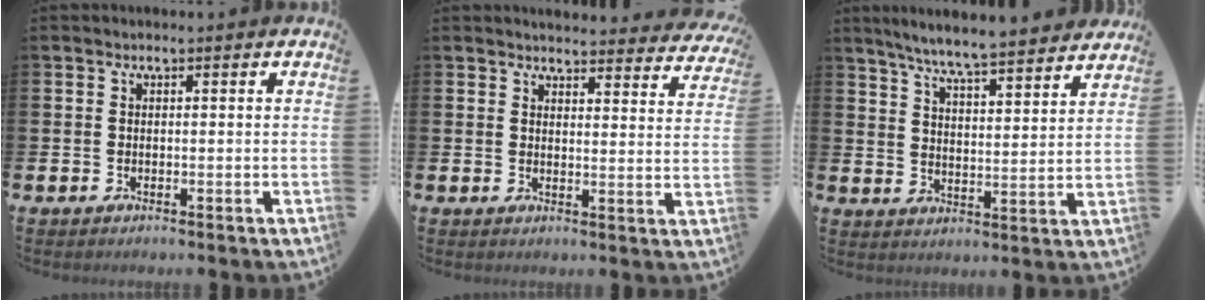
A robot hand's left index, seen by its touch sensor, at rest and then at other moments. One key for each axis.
{"total": 3.8, "fx": 3.8, "fy": 0.5, "fz": 0.2, "tx": -0.003, "ty": -0.029, "tz": 0.066}
{"total": 7.0, "fx": 6.7, "fy": -0.1, "fz": 2.0, "tx": -0.064, "ty": -0.045, "tz": 0.117}